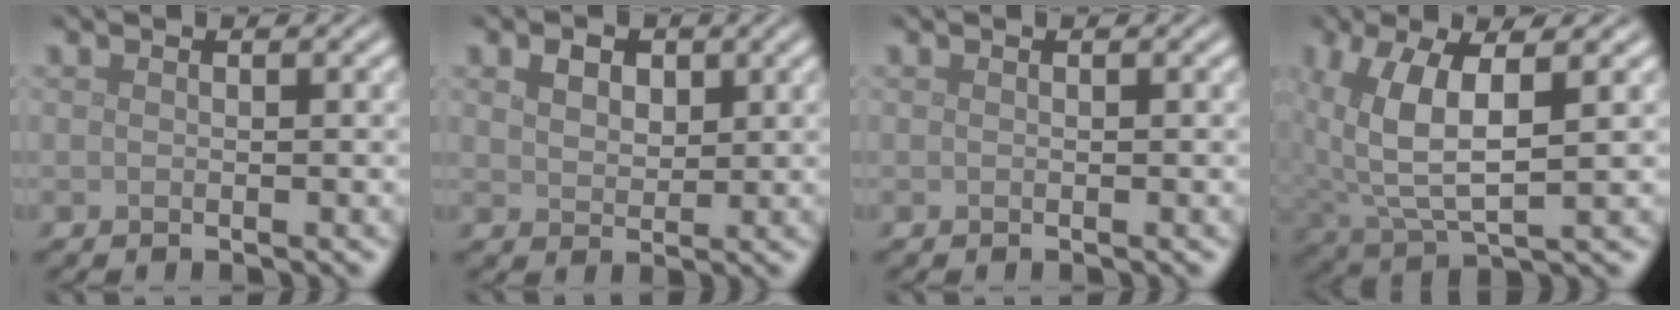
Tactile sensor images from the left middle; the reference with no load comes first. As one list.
[{"total": 2.3, "force": [1.1, 1.6, 1.3], "torque": [-0.025, 0.000, 0.019]}, {"total": 0.0}, {"total": 7.2, "force": [1.6, 3.1, 6.2], "torque": [-0.144, -0.001, 0.032]}]